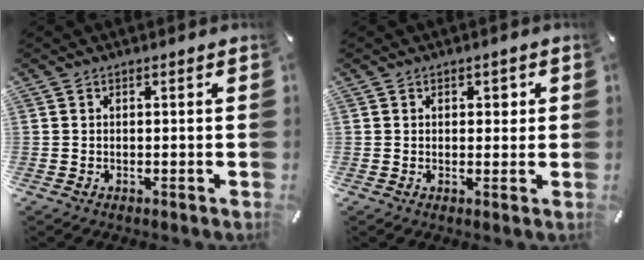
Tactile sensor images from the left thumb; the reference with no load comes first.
{"total": 1.7, "force": [0.6, 1.3, 0.9], "torque": [-0.003, 0.000, 0.004]}